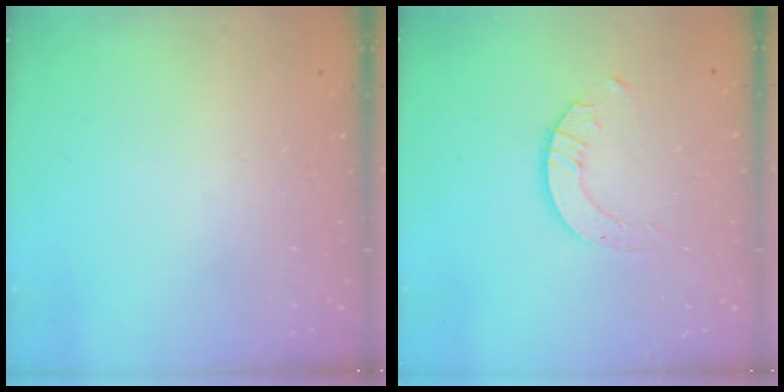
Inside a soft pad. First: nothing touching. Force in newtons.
{"total": 2.7, "press": 2.7, "slide": 0.2}